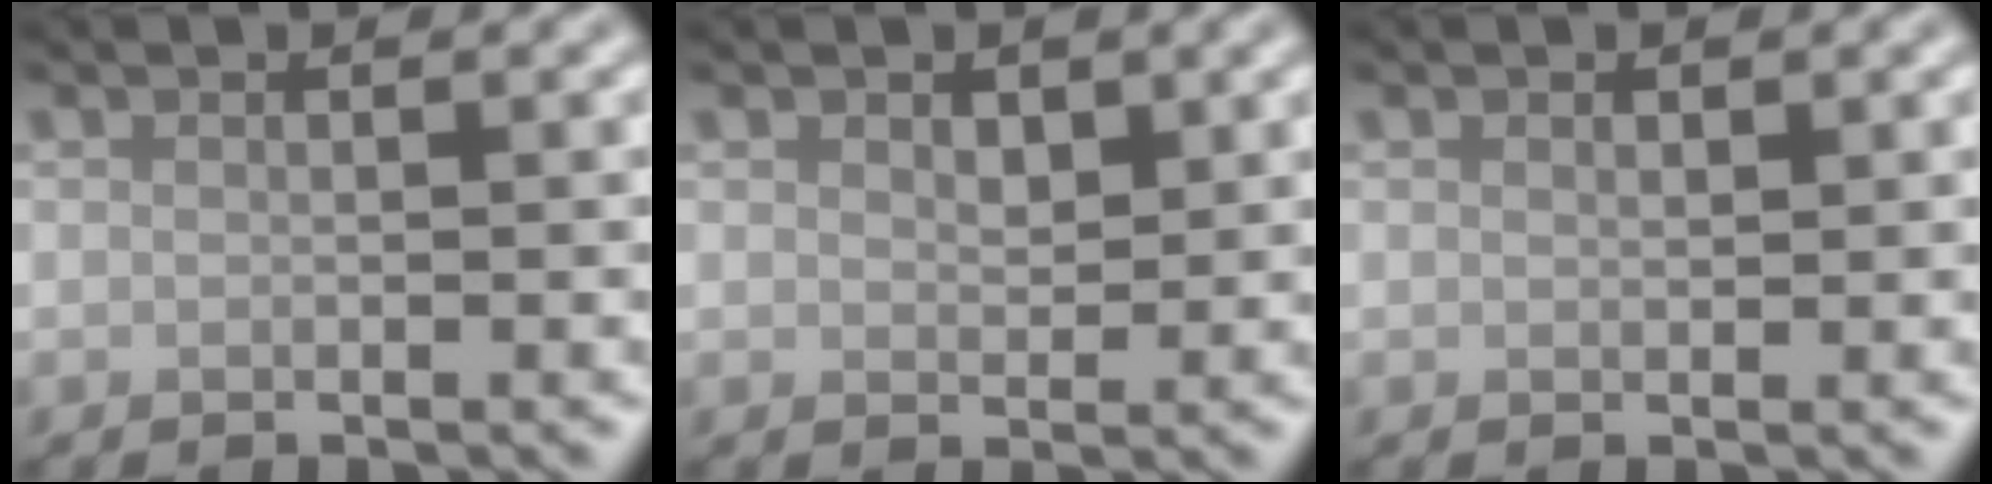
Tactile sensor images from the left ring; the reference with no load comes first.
{"total": 1.4, "force": [0.9, 0.8, 0.7], "torque": [-0.011, -0.003, 0.016]}
{"total": 0.5, "force": [0.4, 0.3, 0.2], "torque": [-0.002, -0.003, 0.006]}